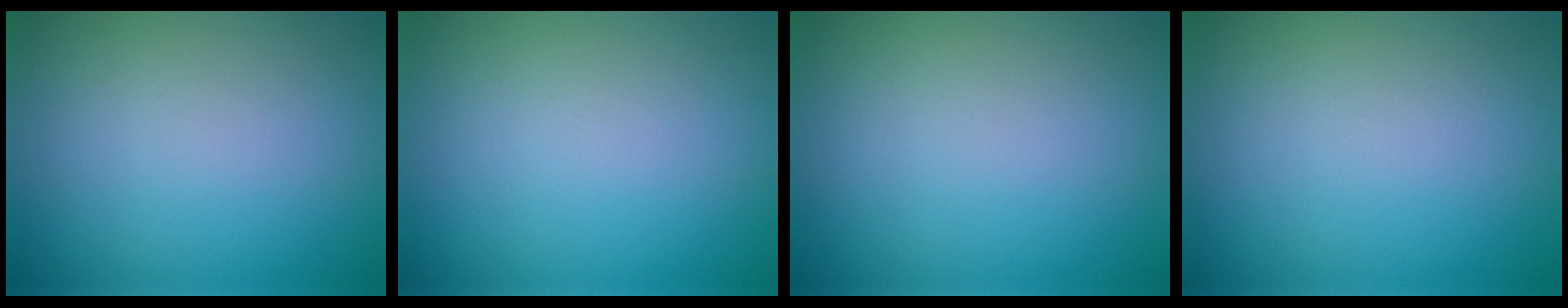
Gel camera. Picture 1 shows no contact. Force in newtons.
{"total": 0.0}
{"total": 0.0}
{"total": 0.0}